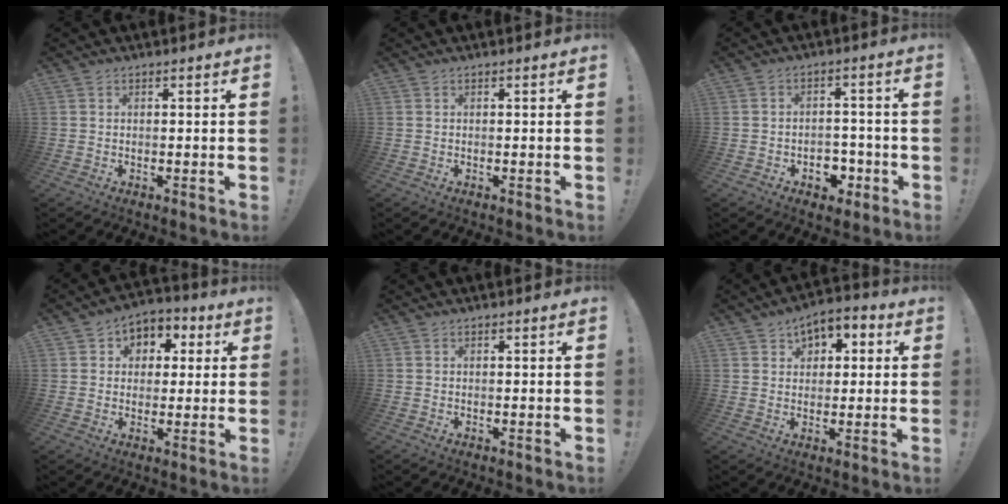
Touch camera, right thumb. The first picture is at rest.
{"total": 0.0}
{"total": 6.4, "force": [-2.7, 5.1, 2.7], "torque": [-0.032, 0.017, -0.042]}
{"total": 6.3, "force": [0.3, 6.1, 1.9], "torque": [-0.012, 0.001, 0.009]}
{"total": 0.0}
{"total": 5.5, "force": [2.4, 4.4, 2.3], "torque": [-0.023, -0.012, 0.043]}